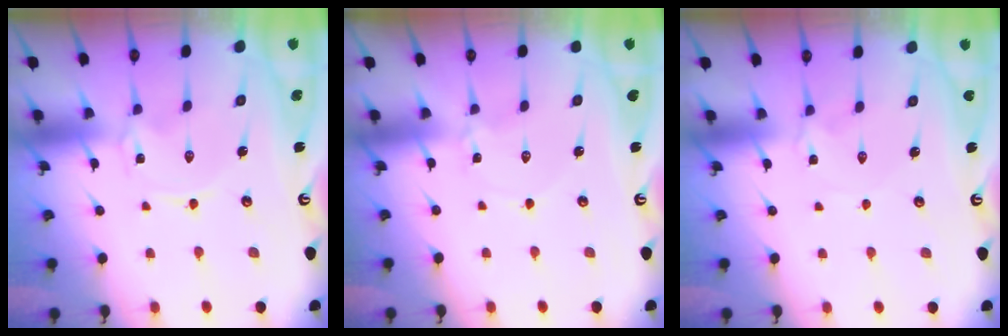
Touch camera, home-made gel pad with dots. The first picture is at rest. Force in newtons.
{"total": 1.6, "press": 1.6, "slide": 0.1}
{"total": 1.4, "press": 1.3, "slide": 0.3}